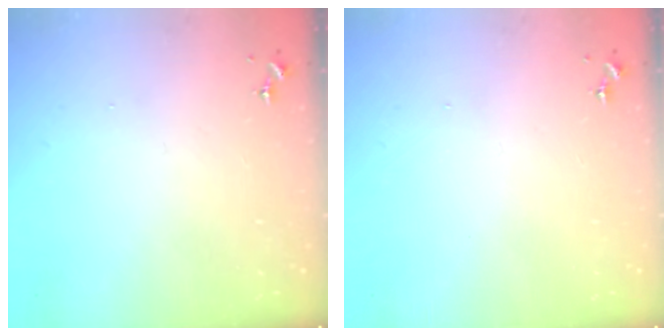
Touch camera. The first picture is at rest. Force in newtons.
{"total": 0.0}